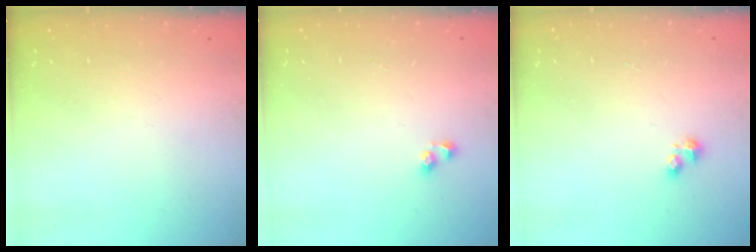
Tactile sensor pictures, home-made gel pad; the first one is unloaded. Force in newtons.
{"total": 2.7, "press": 2.6, "slide": 0.6}
{"total": 2.5, "press": 2.5, "slide": 0.4}